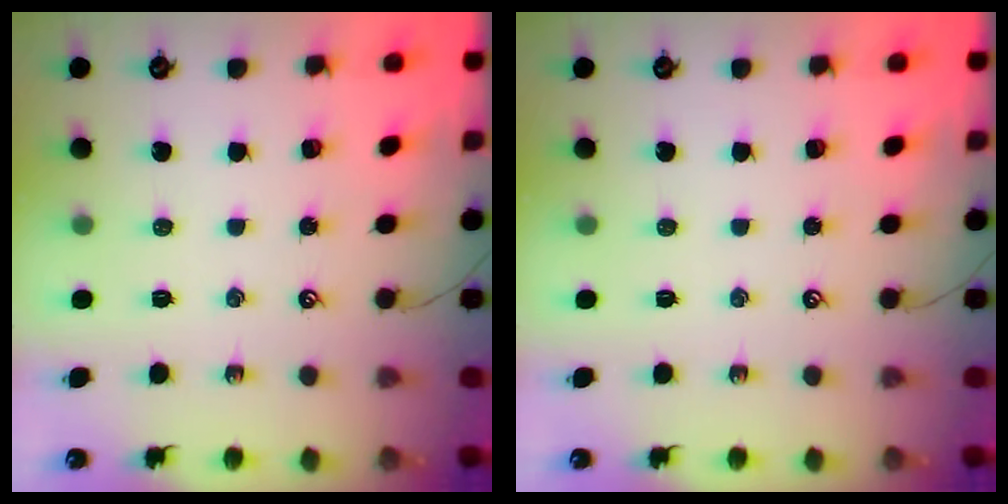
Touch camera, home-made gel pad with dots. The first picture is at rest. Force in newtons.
{"total": 0.0}